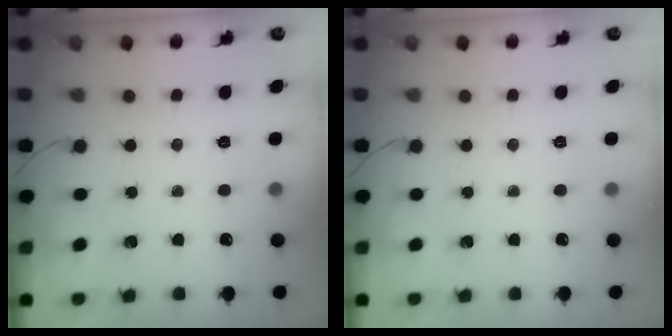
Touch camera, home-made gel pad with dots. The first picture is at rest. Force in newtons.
{"total": 0.0}